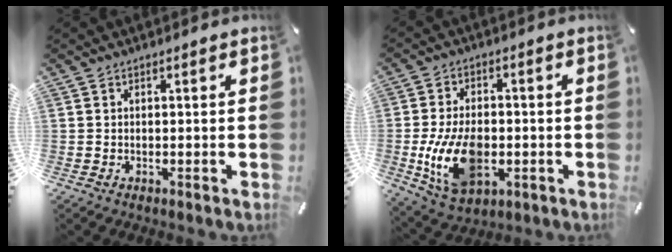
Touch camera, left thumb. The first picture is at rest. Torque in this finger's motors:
{"motor_torque": [1.44, 3.23, 1.58, 0.48, 0.55]}